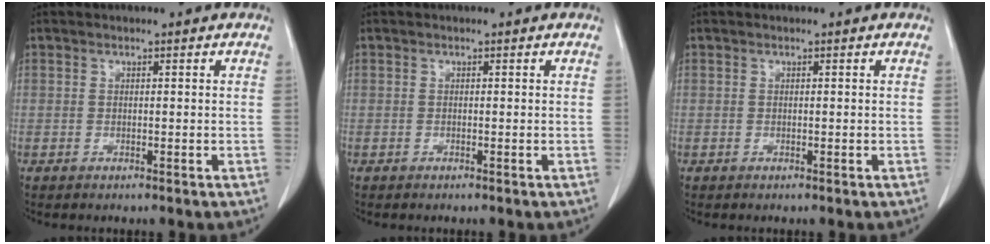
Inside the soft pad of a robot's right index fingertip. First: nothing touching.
{"total": 0.0}
{"total": 0.0}